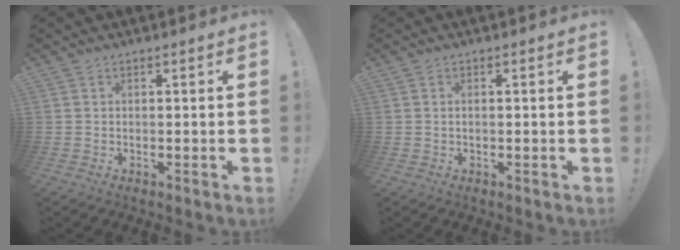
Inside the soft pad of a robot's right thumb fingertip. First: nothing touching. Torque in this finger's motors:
{"motor_torque": [-0.39, -0.16, -0.02, 0.31, -0.10]}